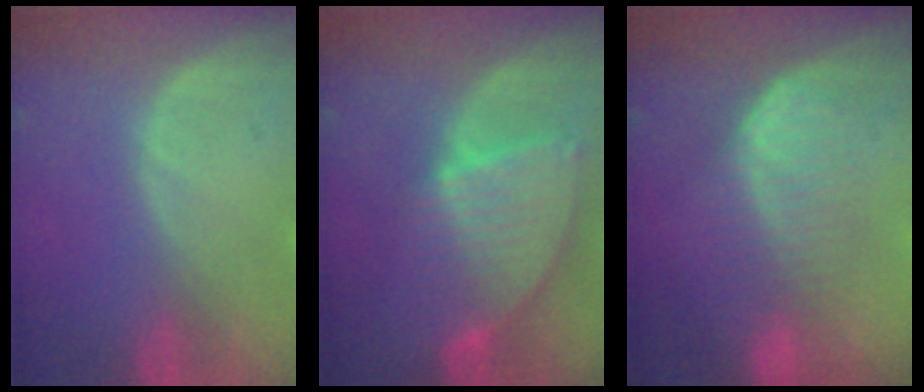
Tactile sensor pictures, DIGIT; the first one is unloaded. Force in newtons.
{"total": 8.5, "press": 7.5, "slide": 4.0}
{"total": 6.8, "press": 6.6, "slide": 1.4}